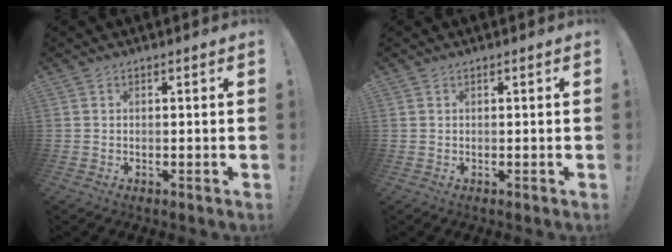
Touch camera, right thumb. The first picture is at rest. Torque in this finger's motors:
{"motor_torque": [0.02, -0.15, -0.10, 0.18, -0.01]}